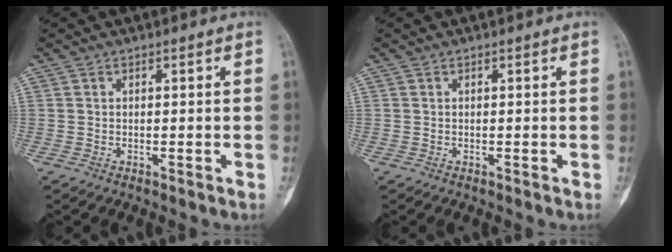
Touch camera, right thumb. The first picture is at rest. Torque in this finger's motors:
{"motor_torque": [0.14, 0.08, -0.04, 0.05, 0.04]}